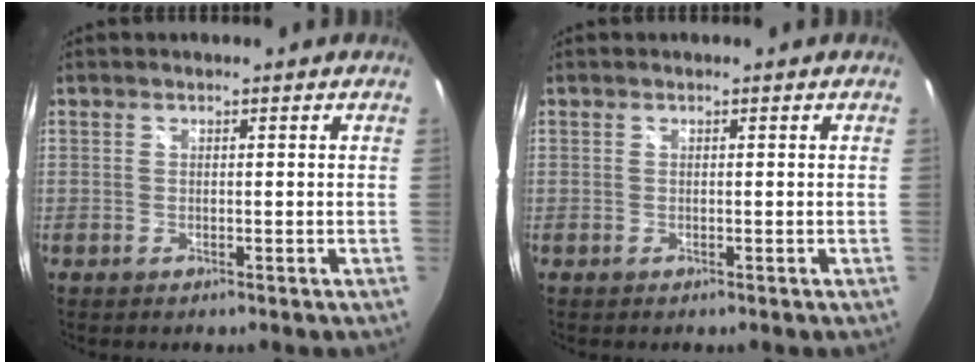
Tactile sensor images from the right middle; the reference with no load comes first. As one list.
[{"total": 0.0}]